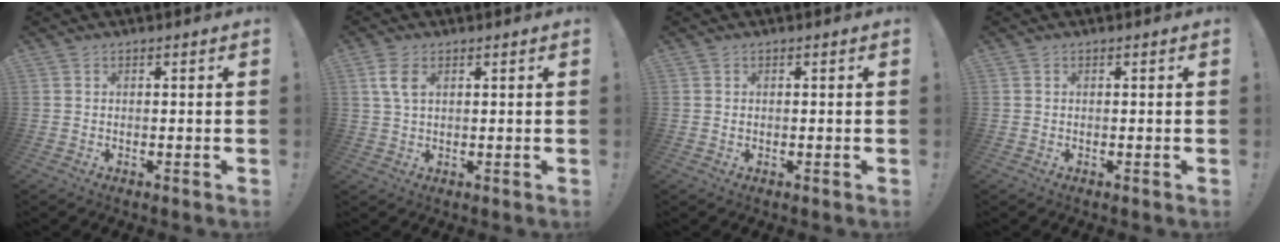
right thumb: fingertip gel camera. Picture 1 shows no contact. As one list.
[{"total": 5.4, "force": [1.9, 3.0, 4.1], "torque": [-0.081, -0.001, 0.035]}, {"total": 0.0}, {"total": 0.0}]